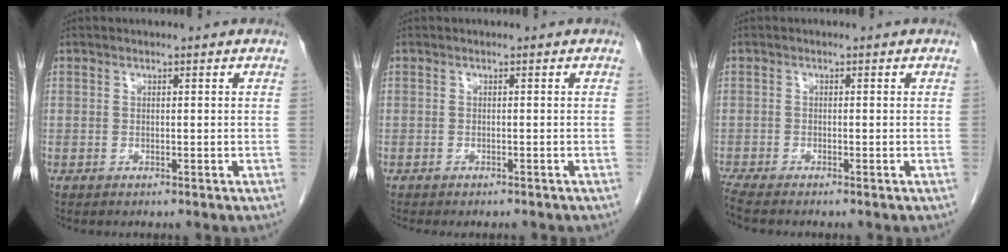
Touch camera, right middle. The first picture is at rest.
{"total": 2.6, "force": [-2.3, 0.7, 1.0], "torque": [-0.018, -0.006, -0.026]}
{"total": 2.6, "force": [-2.4, -0.1, 0.9], "torque": [-0.021, -0.009, -0.045]}